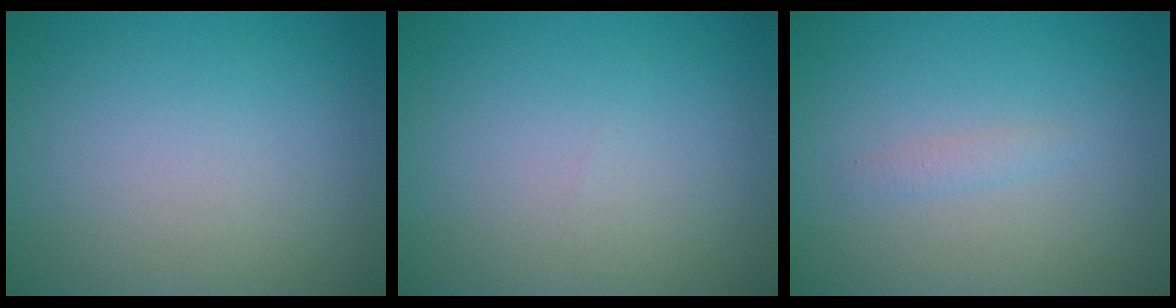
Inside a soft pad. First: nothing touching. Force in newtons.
{"total": 0.0}
{"total": 0.9, "press": 0.9, "slide": 0.0}